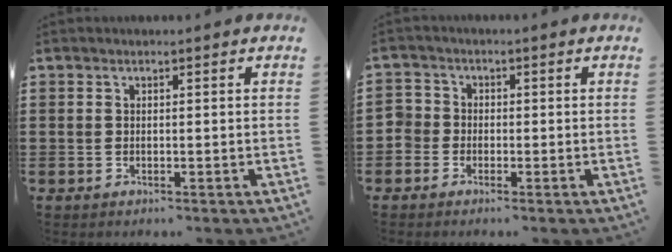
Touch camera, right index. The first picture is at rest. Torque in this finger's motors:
{"motor_torque": [0.38, -0.35, 0.02, 0.01]}